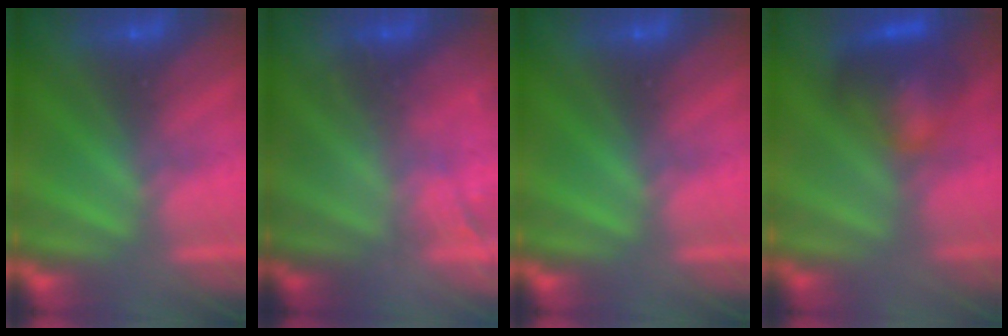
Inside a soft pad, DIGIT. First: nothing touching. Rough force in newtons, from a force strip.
{"total": 2.2}
{"total": 0.0}
{"total": 7.5}